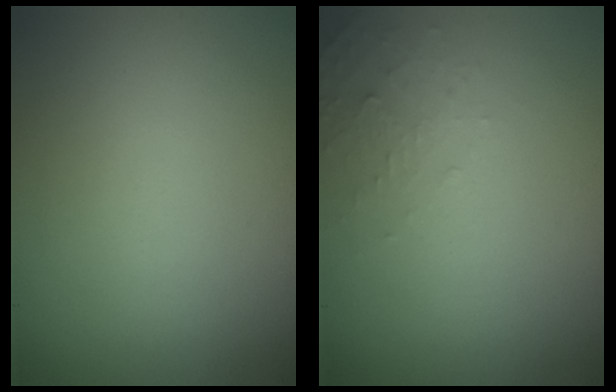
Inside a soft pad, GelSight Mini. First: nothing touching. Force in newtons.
{"total": 1.4, "press": 1.4, "slide": 0.2}